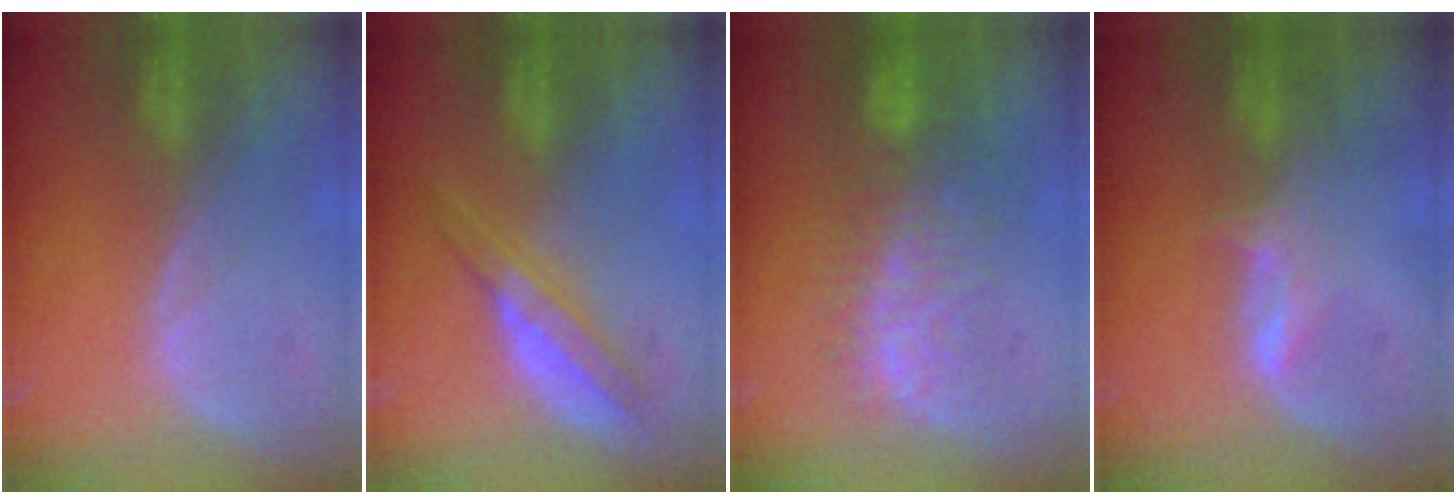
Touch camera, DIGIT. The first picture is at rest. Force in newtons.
{"total": 5.0, "press": 4.8, "slide": 1.4}
{"total": 9.1, "press": 8.3, "slide": 3.8}
{"total": 2.9, "press": 2.9, "slide": 0.4}